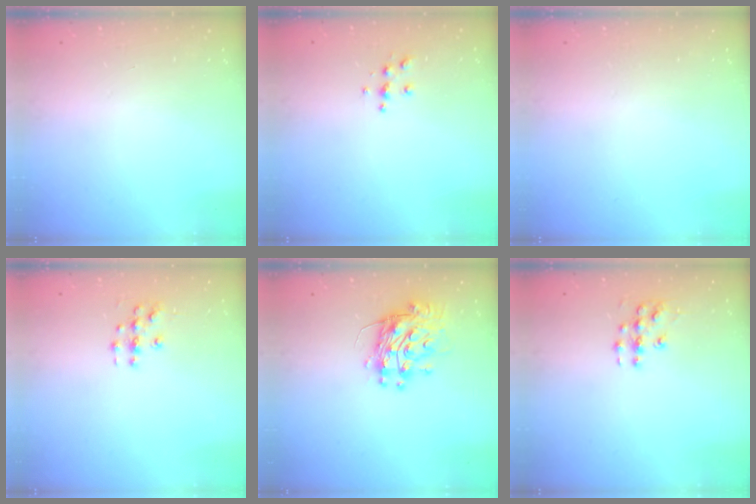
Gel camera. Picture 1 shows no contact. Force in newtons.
{"total": 4.9, "press": 4.9, "slide": 0.5}
{"total": 0.0}
{"total": 3.7, "press": 3.7, "slide": 0.1}
{"total": 12.9, "press": 12.9, "slide": 1.1}
{"total": 6.1, "press": 6.1, "slide": 0.4}